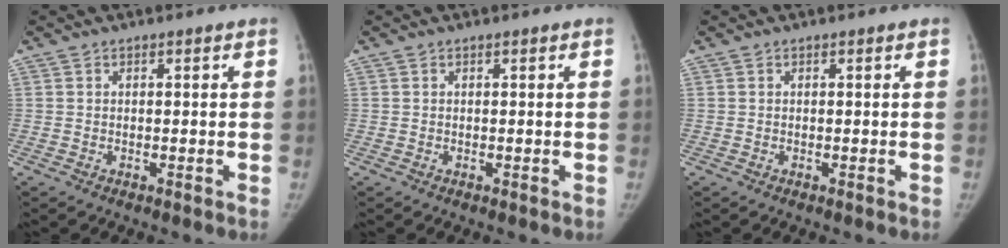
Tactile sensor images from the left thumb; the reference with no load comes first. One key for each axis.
{"total": 0.0}
{"total": 0.0}